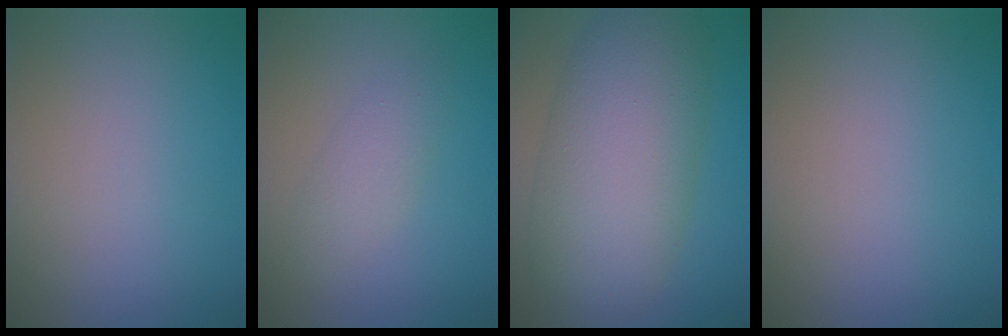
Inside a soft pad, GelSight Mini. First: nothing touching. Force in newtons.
{"total": 2.7, "press": 2.7, "slide": 0.2}
{"total": 10.4, "press": 10.4, "slide": 0.3}
{"total": 0.0}